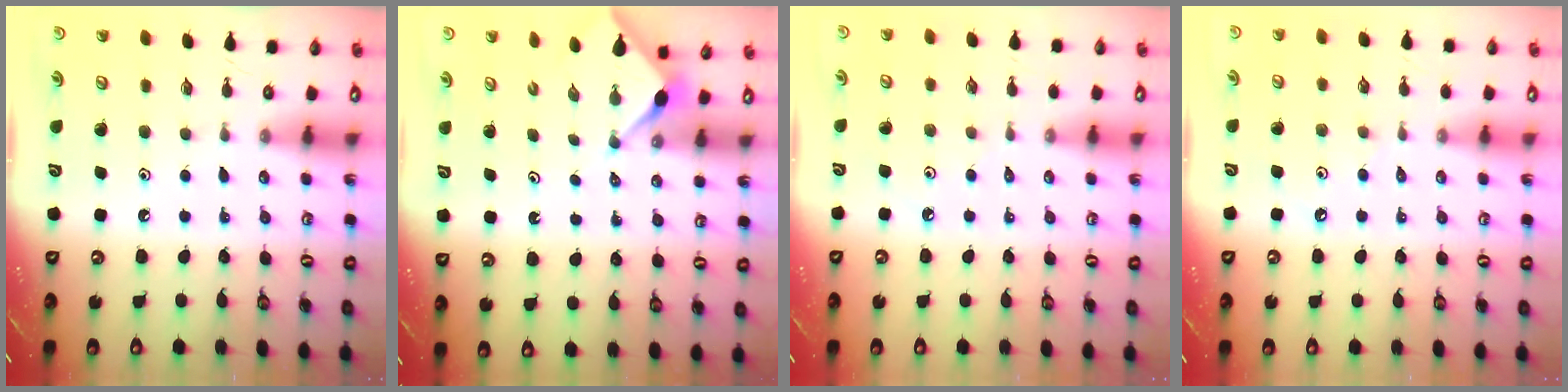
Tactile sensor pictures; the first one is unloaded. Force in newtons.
{"total": 3.0, "press": 2.9, "slide": 0.4}
{"total": 1.5, "press": 1.4, "slide": 0.4}
{"total": 1.9, "press": 1.8, "slide": 0.5}